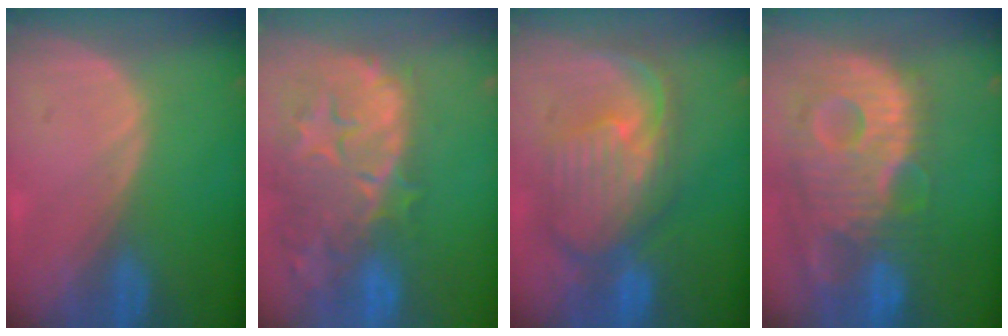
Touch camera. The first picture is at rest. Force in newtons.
{"total": 14.7, "press": 11.7, "slide": 8.9}
{"total": 10.8, "press": 9.6, "slide": 5.0}
{"total": 13.8, "press": 12.0, "slide": 6.8}